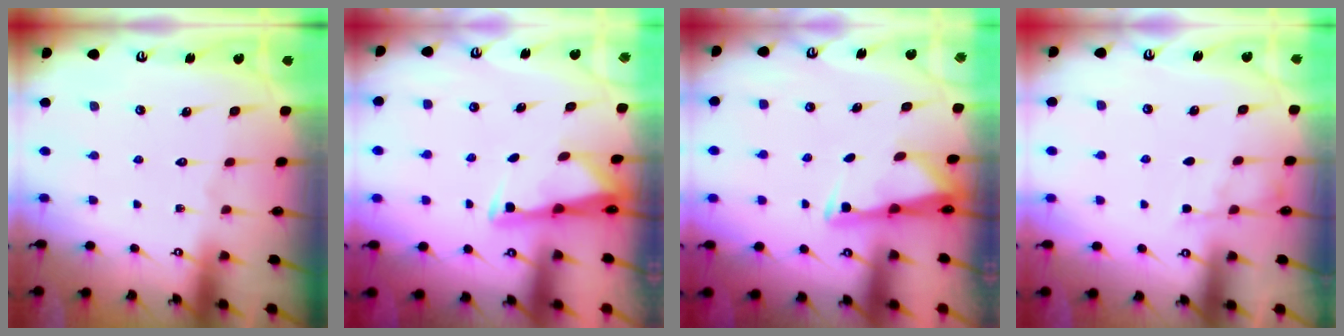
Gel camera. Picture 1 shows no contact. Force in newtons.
{"total": 2.8, "press": 2.8, "slide": 0.4}
{"total": 2.8, "press": 2.8, "slide": 0.4}
{"total": 2.2, "press": 2.2, "slide": 0.3}